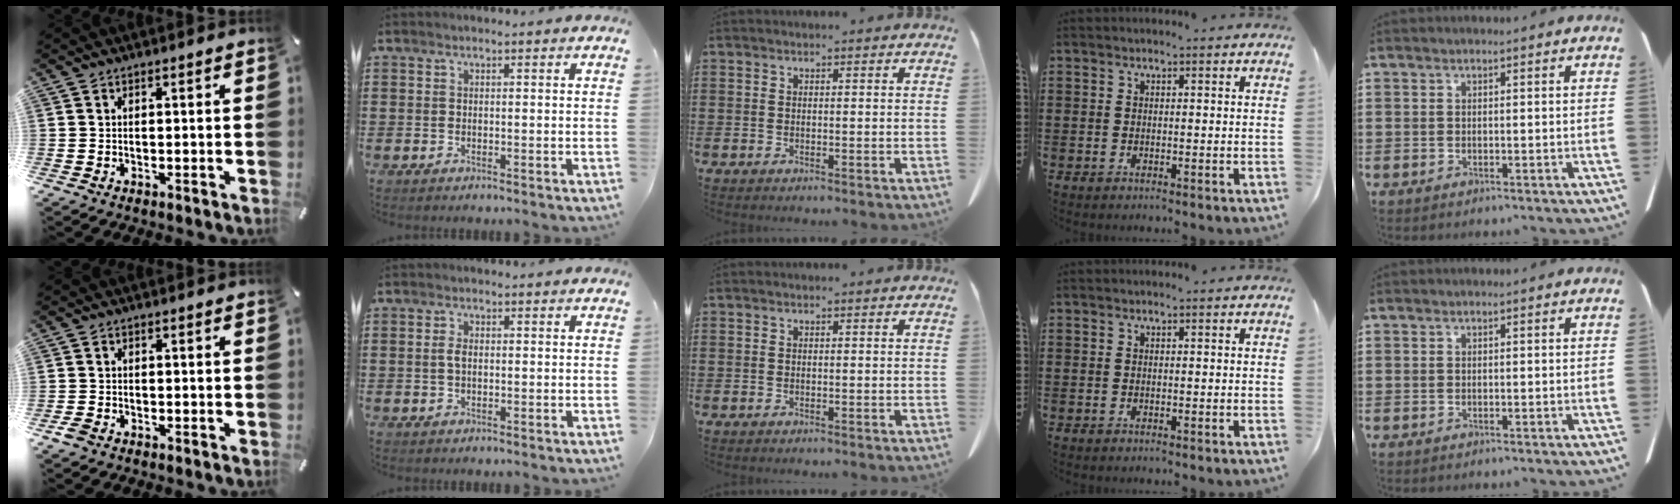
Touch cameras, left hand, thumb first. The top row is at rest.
{"thumb": {"total": 1.7, "force": [-1.1, 1.0, 0.9], "torque": [-0.022, 0.001, -0.023]}, "index": {"total": 1.7, "force": [0.0, 0.8, 1.5], "torque": [-0.032, 0.003, 0.000]}}